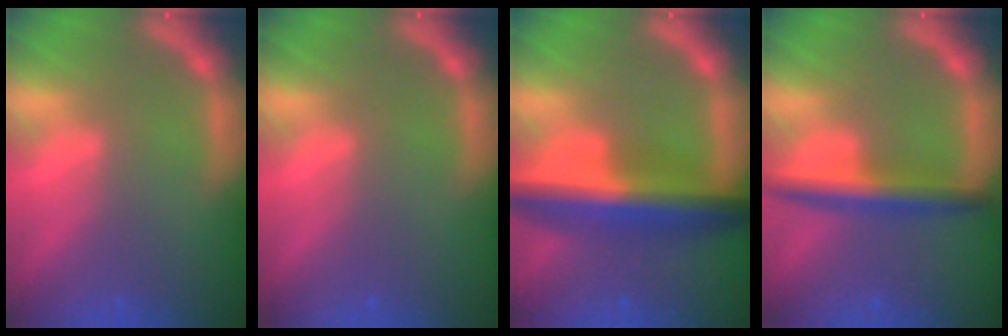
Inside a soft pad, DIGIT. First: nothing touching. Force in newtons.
{"total": 0.0}
{"total": 9.0}
{"total": 4.5}